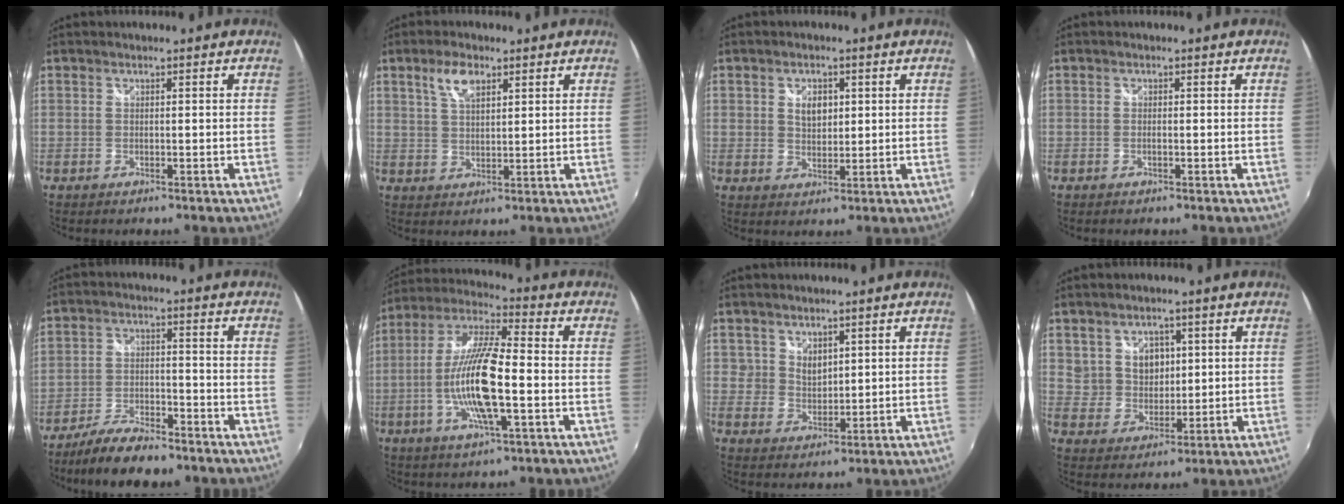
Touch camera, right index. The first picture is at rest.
{"total": 5.2, "force": [2.9, 2.3, 3.6], "torque": [-0.066, 0.007, 0.054]}
{"total": 4.5, "force": [1.3, 3.2, 2.8], "torque": [-0.040, 0.003, 0.022]}
{"total": 0.6, "force": [-0.1, 0.0, 0.6], "torque": [-0.012, 0.001, -0.005]}
{"total": 11.1, "force": [-9.0, 3.2, 5.6], "torque": [-0.131, -0.017, -0.156]}
{"total": 15.4, "force": [-3.3, 3.0, 14.8], "torque": [-0.291, -0.006, -0.066]}
{"total": 3.9, "force": [2.4, 2.9, 0.9], "torque": [-0.006, 0.002, 0.047]}
{"total": 7.5, "force": [3.2, 6.2, 2.5], "torque": [-0.044, 0.009, 0.071]}